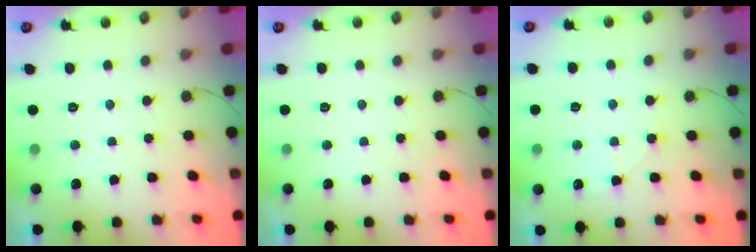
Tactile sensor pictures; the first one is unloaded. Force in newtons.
{"total": 0.0}
{"total": 6.9, "press": 6.8, "slide": 0.7}